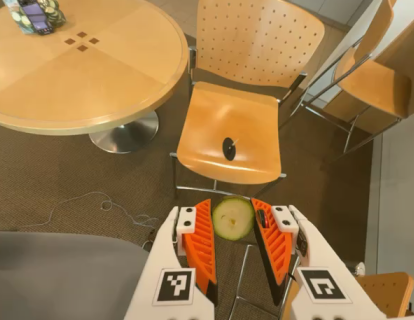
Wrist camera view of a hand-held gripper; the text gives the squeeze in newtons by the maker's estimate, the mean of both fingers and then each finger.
{"total": 10.3, "left": 10.5, "right": 10.0}